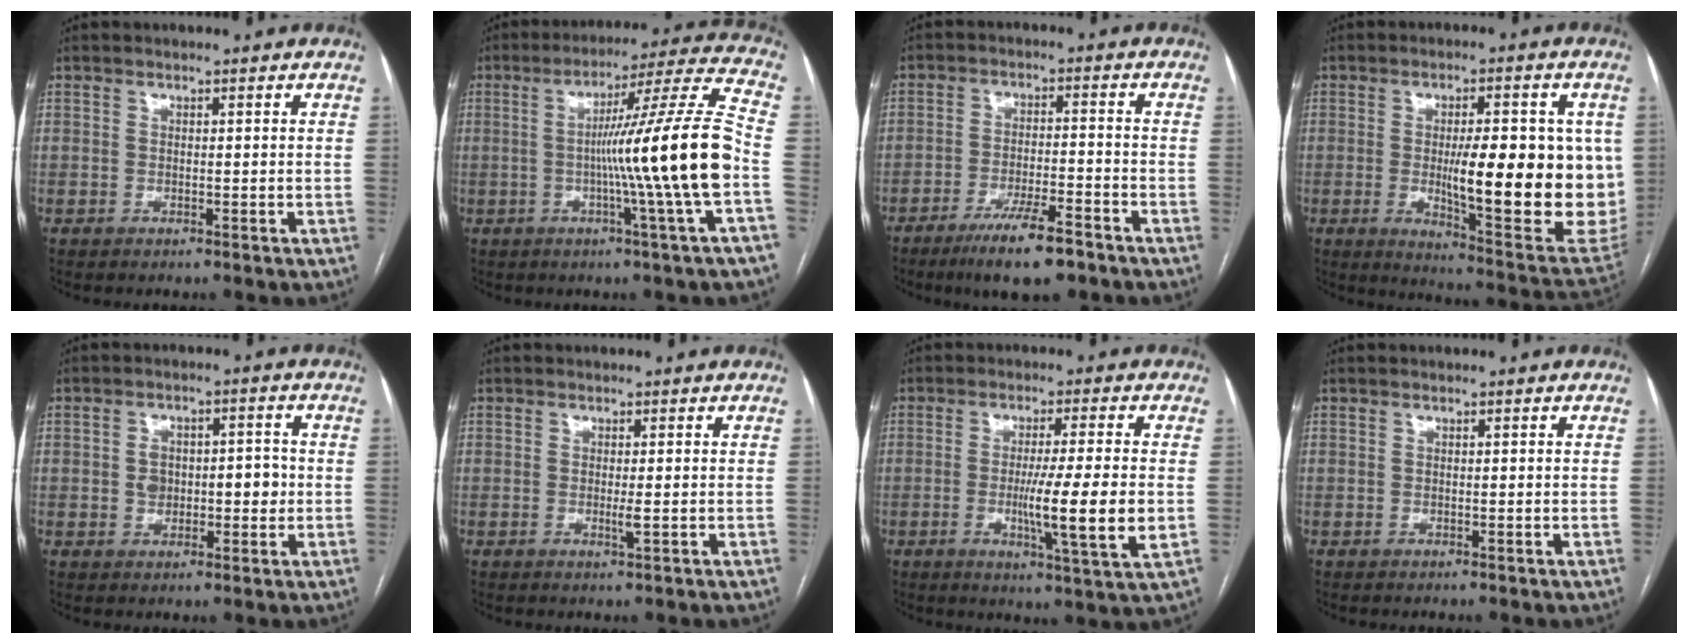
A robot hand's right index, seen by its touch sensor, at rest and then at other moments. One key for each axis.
{"total": 16.7, "fx": -2.8, "fy": -3.0, "fz": 16.2, "tx": -0.244, "ty": -0.005, "tz": -0.054}
{"total": 9.4, "fx": -6.6, "fy": 1.5, "fz": 6.5, "tx": -0.111, "ty": -0.015, "tz": -0.109}
{"total": 20.4, "fx": -0.4, "fy": 4.4, "fz": 20.0, "tx": -0.215, "ty": -0.005, "tz": 0.012}
{"total": 6.2, "fx": -0.3, "fy": 3.8, "fz": 4.9, "tx": -0.072, "ty": 0.023, "tz": 0.002}
{"total": 2.3, "fx": -0.4, "fy": 0.0, "fz": 2.2, "tx": -0.042, "ty": -0.006, "tz": -0.006}
{"total": 10.9, "fx": -1.5, "fy": -0.8, "fz": 10.8, "tx": -0.177, "ty": -0.026, "tz": -0.031}
{"total": 0.0}